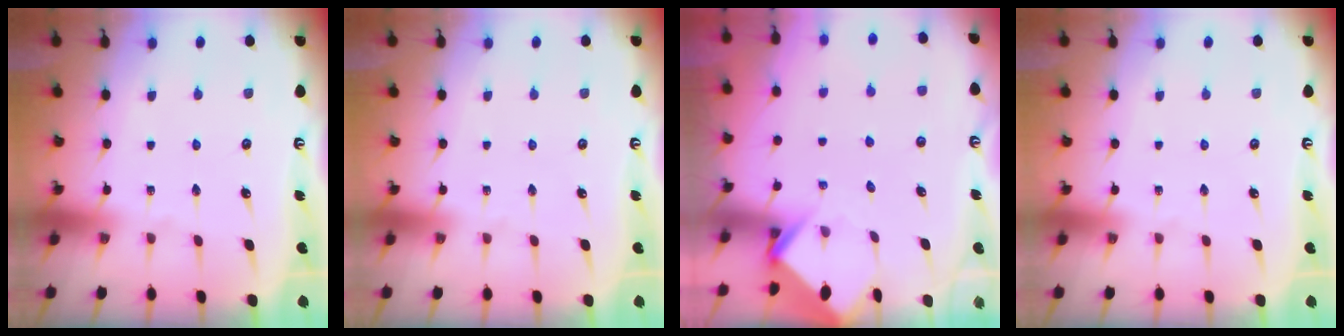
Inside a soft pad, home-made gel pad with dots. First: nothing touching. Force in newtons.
{"total": 0.0}
{"total": 3.9, "press": 3.9, "slide": 0.3}
{"total": 0.0}